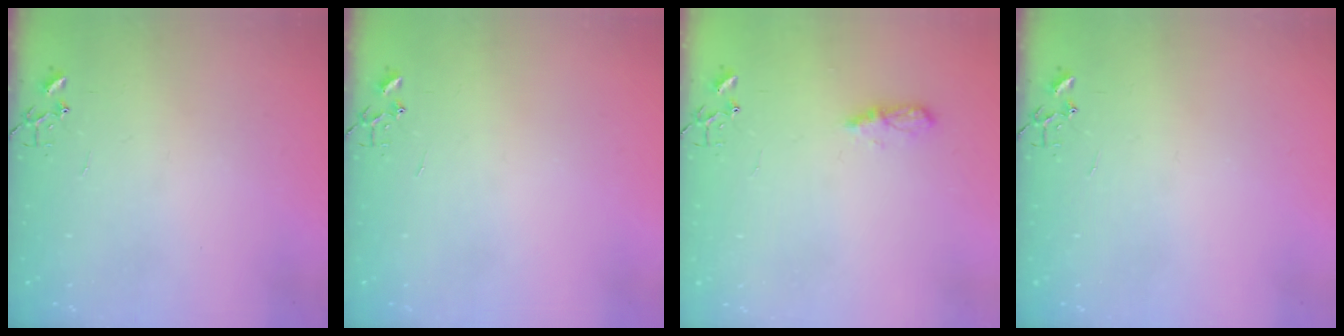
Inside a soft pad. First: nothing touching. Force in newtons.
{"total": 0.0}
{"total": 5.1, "press": 5.1, "slide": 0.5}
{"total": 0.0}